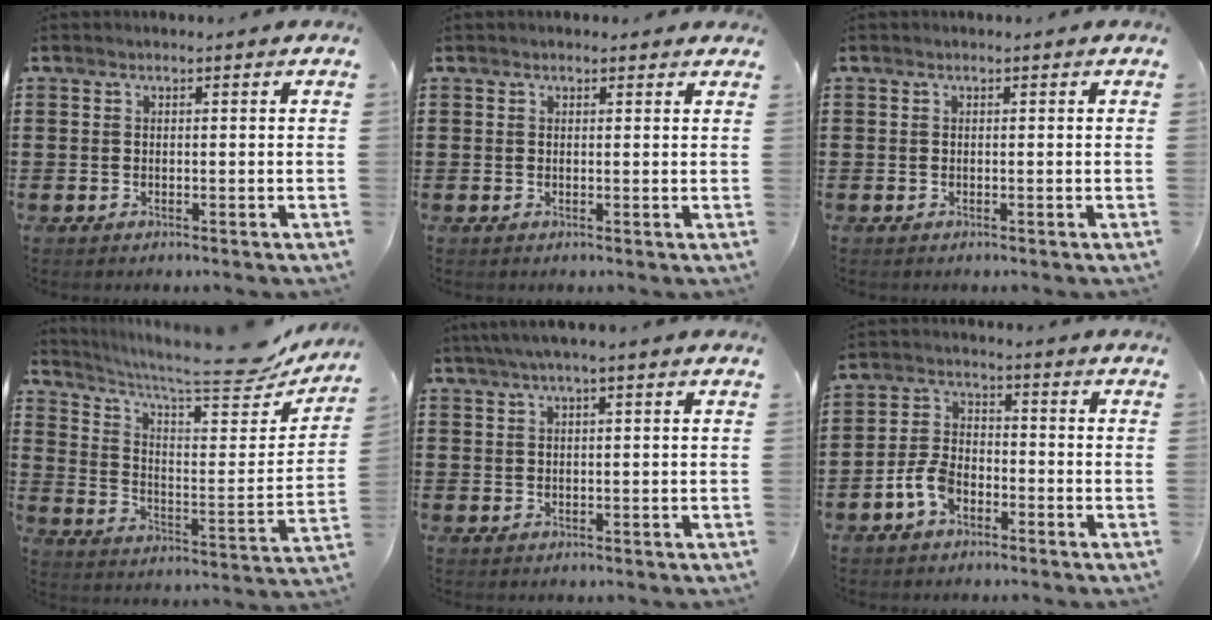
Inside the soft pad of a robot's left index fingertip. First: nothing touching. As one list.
[{"total": 0.9, "force": [0.8, 0.3, 0.3], "torque": [-0.007, 0.002, 0.015]}, {"total": 0.0}, {"total": 9.6, "force": [8.3, 0.9, 4.7], "torque": [-0.102, -0.064, 0.132]}, {"total": 2.3, "force": [1.0, 0.0, 2.1], "torque": [-0.038, 0.000, 0.017]}, {"total": 5.4, "force": [-2.8, 3.0, 3.4], "torque": [-0.094, 0.000, -0.061]}]